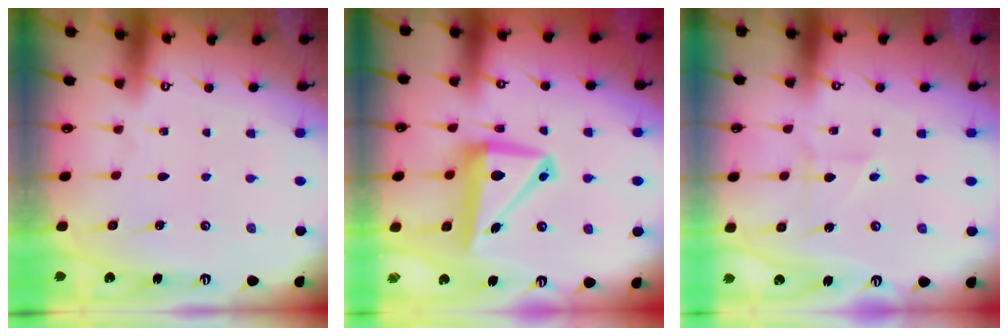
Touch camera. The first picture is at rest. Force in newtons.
{"total": 11.1, "press": 10.8, "slide": 2.2}
{"total": 1.6, "press": 1.4, "slide": 0.9}